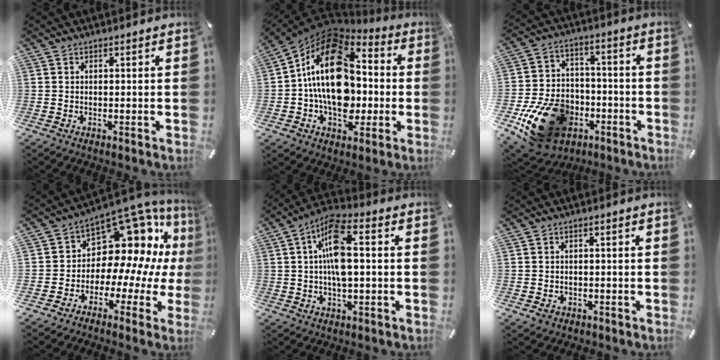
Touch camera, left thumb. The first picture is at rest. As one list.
[{"total": 22.0, "force": [0.4, 15.1, 16.0], "torque": [-0.305, -0.001, 0.007]}, {"total": 19.8, "force": [-8.7, 14.1, 10.8], "torque": [-0.194, 0.056, -0.132]}, {"total": 15.7, "force": [7.8, 9.9, 9.4], "torque": [-0.137, -0.085, 0.137]}, {"total": 11.0, "force": [0.6, 4.4, 10.1], "torque": [-0.200, 0.009, 0.010]}, {"total": 2.2, "force": [-1.1, 1.8, 0.8], "torque": [-0.012, 0.006, -0.023]}]